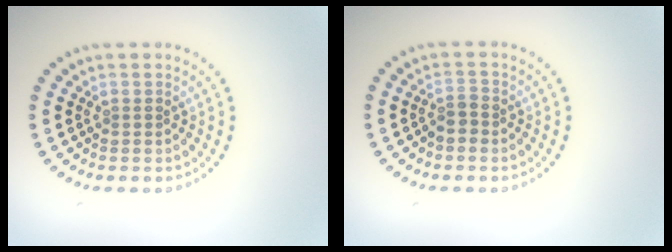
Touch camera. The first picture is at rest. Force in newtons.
{"total": 1.6, "press": 1.3, "slide": 0.9}